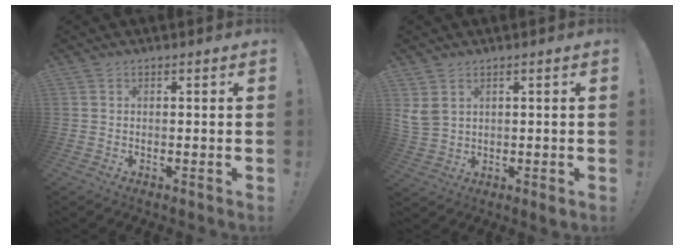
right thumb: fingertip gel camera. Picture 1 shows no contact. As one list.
[{"total": 5.1, "force": [1.8, 3.6, 3.1], "torque": [-0.061, 0.000, 0.042]}]